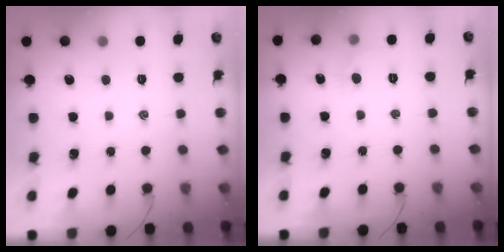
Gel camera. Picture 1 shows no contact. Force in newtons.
{"total": 3.2, "press": 3.0, "slide": 1.2}